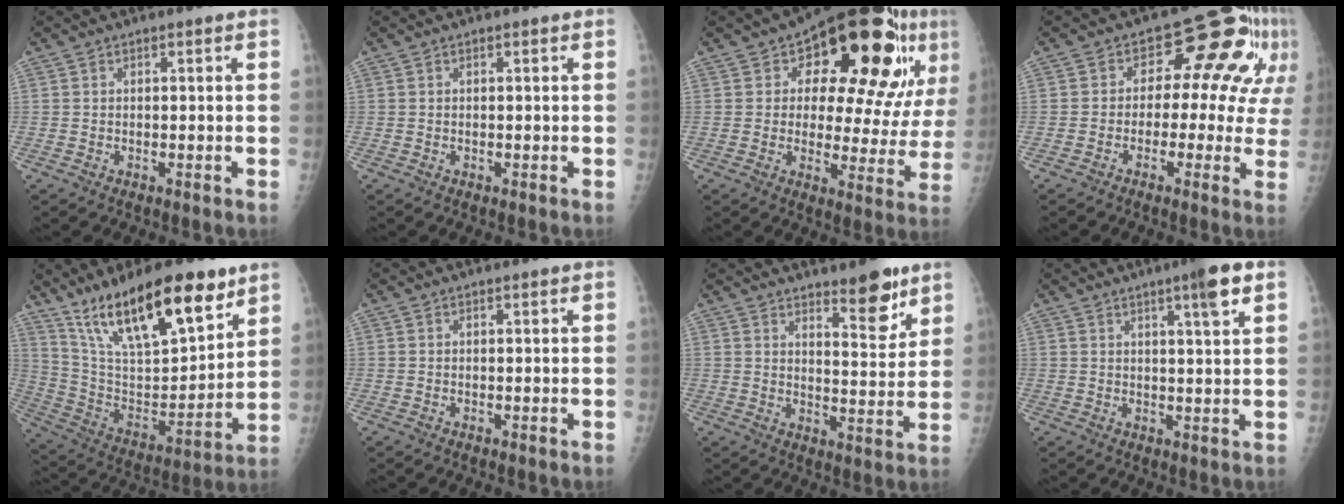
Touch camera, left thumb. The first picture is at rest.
{"total": 0.0}
{"total": 23.7, "force": [10.1, 10.8, 18.5], "torque": [-0.203, -0.013, 0.141]}
{"total": 14.5, "force": [3.5, 9.4, 10.5], "torque": [-0.062, 0.023, 0.030]}
{"total": 24.5, "force": [15.9, 8.3, 16.7], "torque": [-0.253, -0.046, 0.288]}
{"total": 0.0}
{"total": 8.7, "force": [6.1, 2.7, 5.5], "torque": [-0.054, -0.047, 0.091]}
{"total": 6.5, "force": [3.4, 0.5, 5.5], "torque": [-0.081, -0.011, 0.049]}